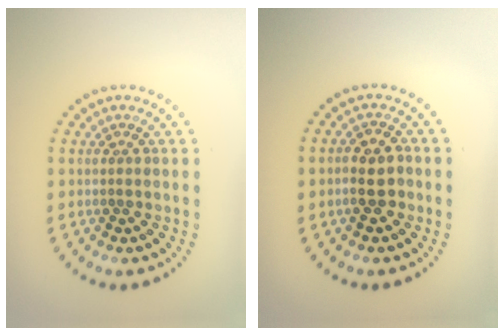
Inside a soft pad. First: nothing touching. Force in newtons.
{"total": 2.8, "press": 2.8, "slide": 0.6}